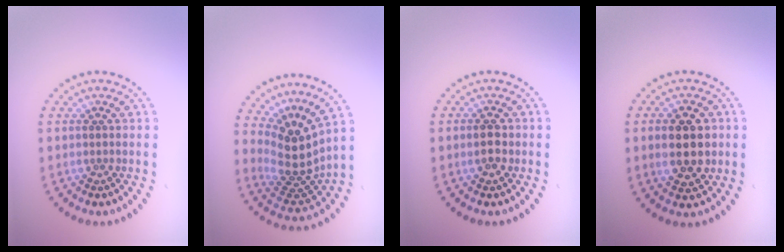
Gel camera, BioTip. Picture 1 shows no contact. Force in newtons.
{"total": 4.4, "press": 3.1, "slide": 3.1}
{"total": 2.0, "press": 2.0, "slide": 0.0}
{"total": 5.0, "press": 5.0, "slide": 0.3}